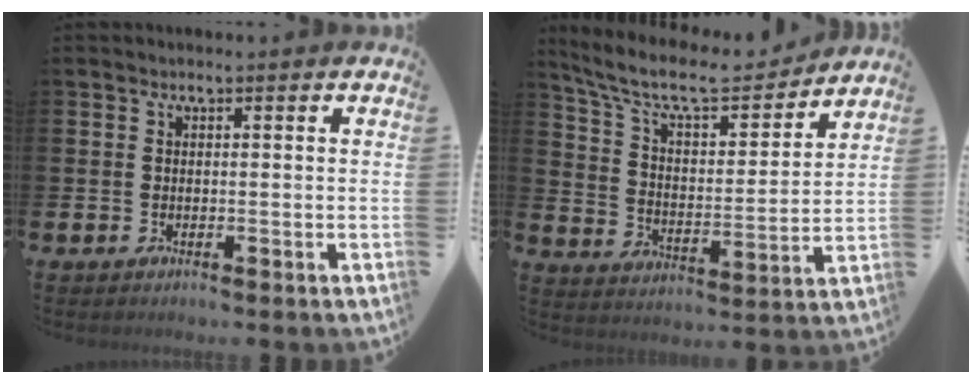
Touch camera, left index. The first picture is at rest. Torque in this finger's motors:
{"motor_torque": [1.06, -1.08, 0.48, 0.17]}